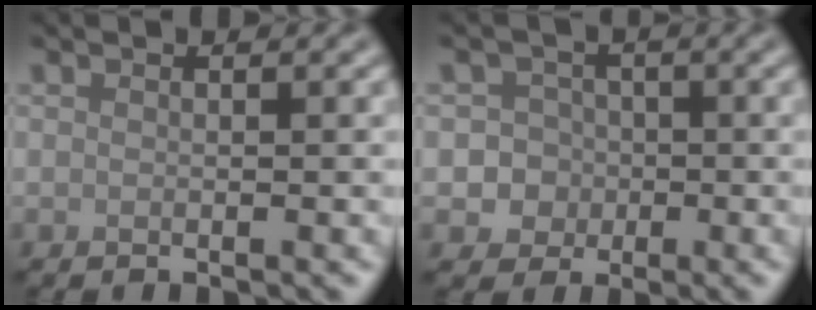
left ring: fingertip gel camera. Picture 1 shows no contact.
{"total": 4.0, "force": [-0.9, 3.8, 0.8], "torque": [0.021, 0.011, -0.034]}